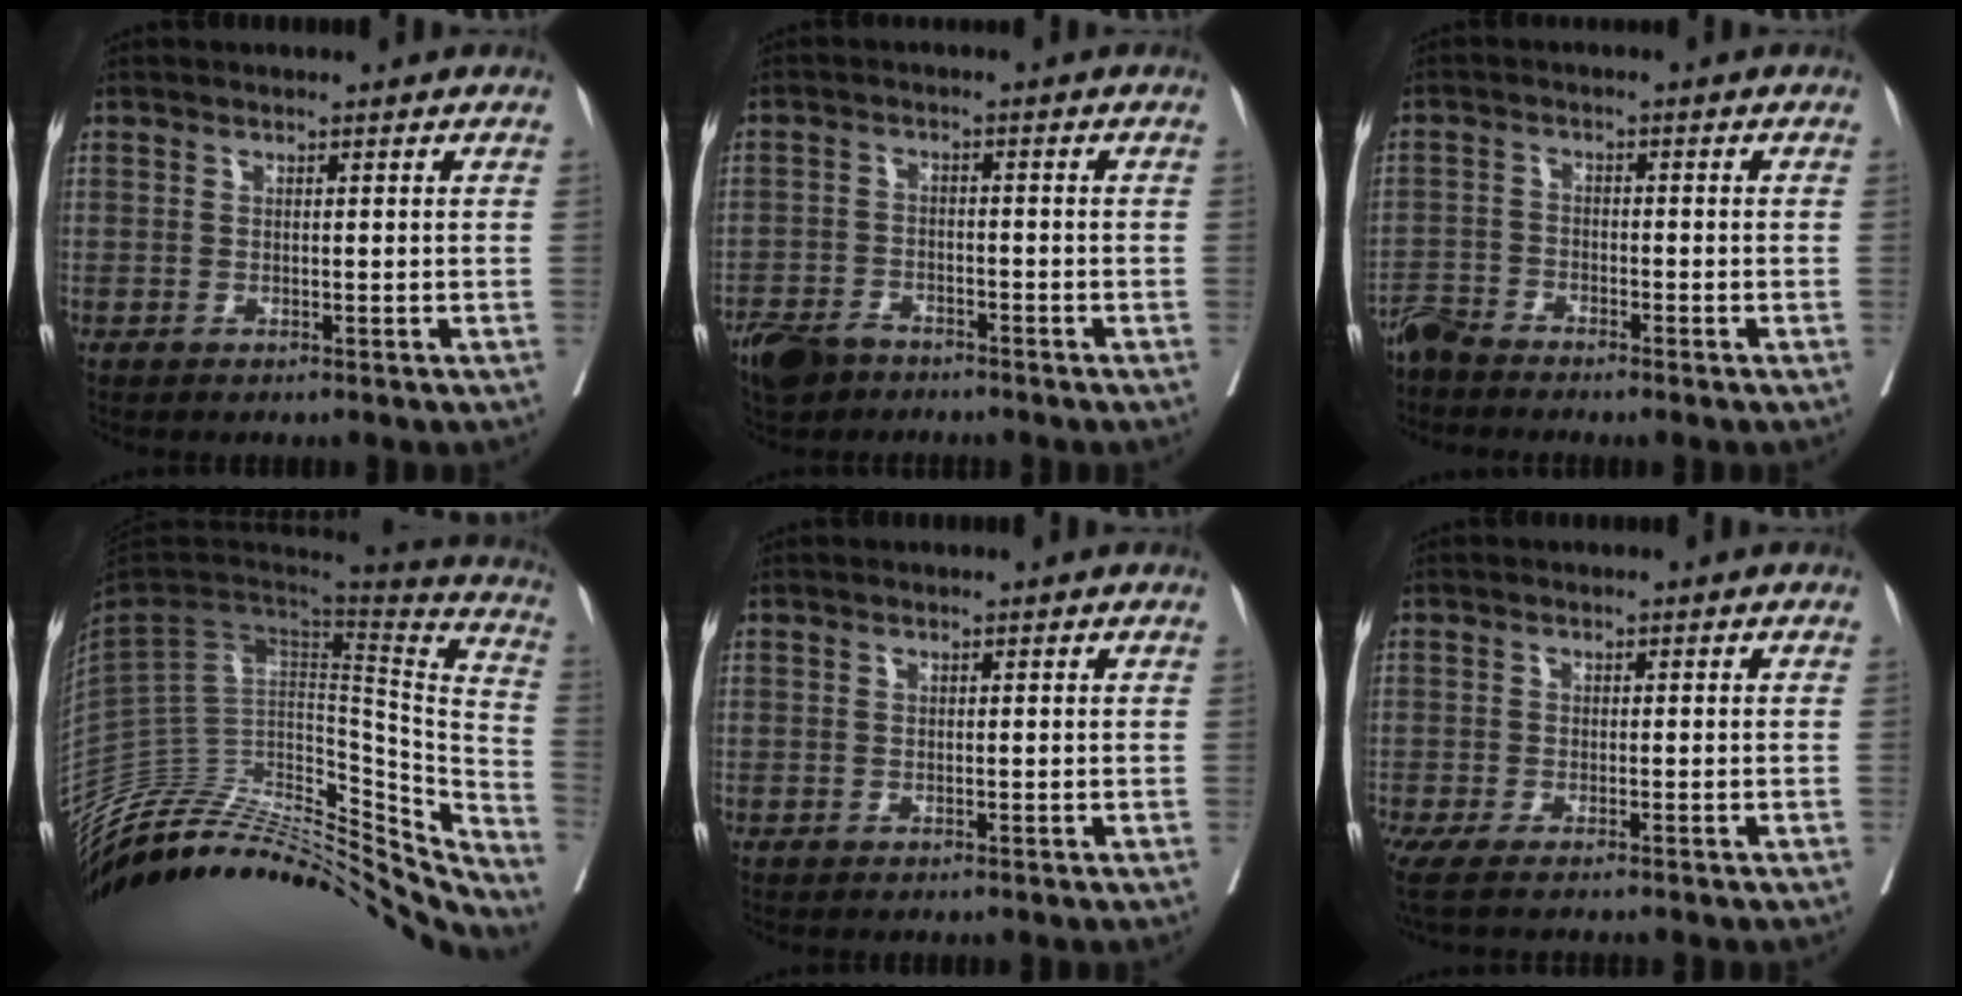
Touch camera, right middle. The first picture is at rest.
{"total": 6.2, "force": [-4.9, 2.9, 2.5], "torque": [-0.047, -0.007, -0.088]}
{"total": 3.3, "force": [-3.2, 0.0, 0.6], "torque": [-0.007, -0.012, -0.066]}
{"total": 42.2, "force": [-36.5, 13.0, 16.6], "torque": [-0.234, -0.035, -0.502]}
{"total": 0.0}
{"total": 6.9, "force": [-5.7, -0.1, 3.9], "torque": [-0.052, -0.009, -0.091]}